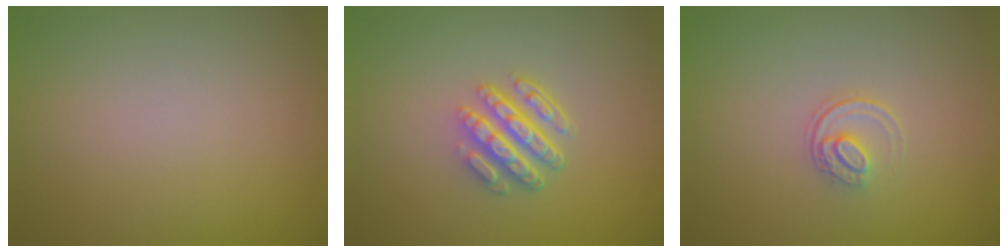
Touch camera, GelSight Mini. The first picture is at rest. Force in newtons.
{"total": 4.8, "press": 3.6, "slide": 3.2}
{"total": 1.5, "press": 1.1, "slide": 1.1}